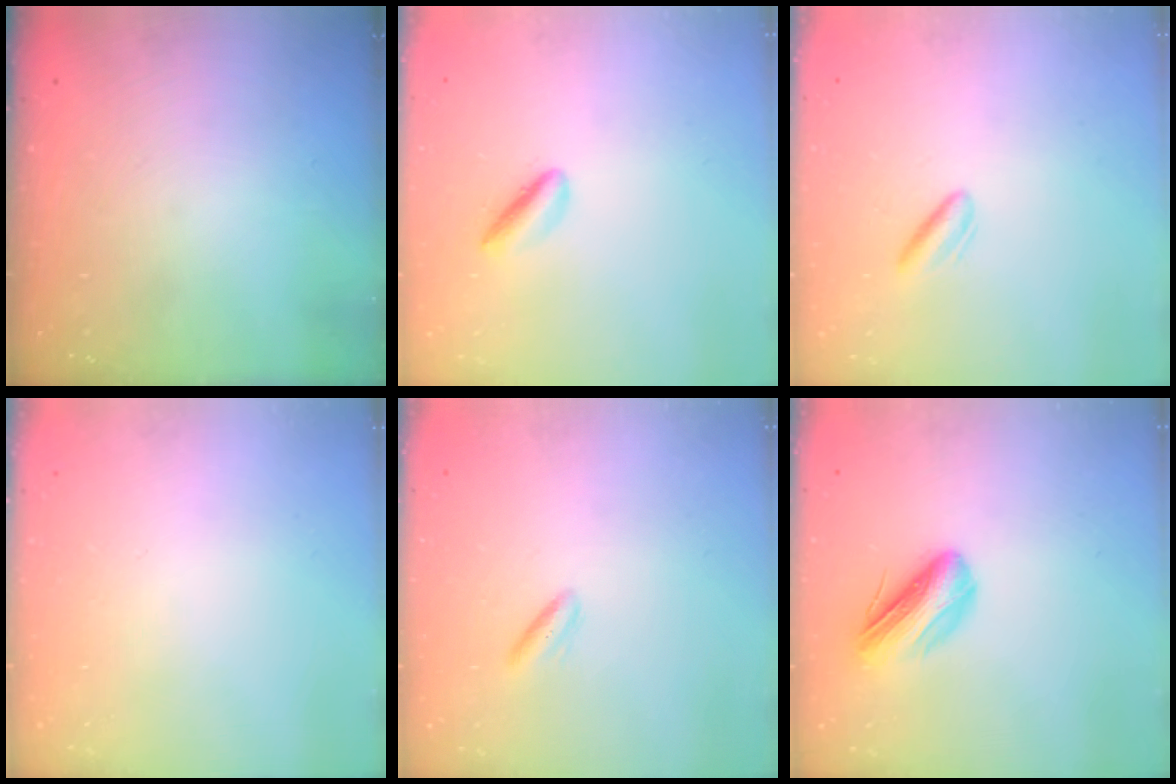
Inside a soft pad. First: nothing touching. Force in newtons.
{"total": 2.1, "press": 2.0, "slide": 0.5}
{"total": 2.8, "press": 2.5, "slide": 1.3}
{"total": 0.0}
{"total": 2.6, "press": 2.5, "slide": 0.9}
{"total": 9.4, "press": 9.3, "slide": 1.3}